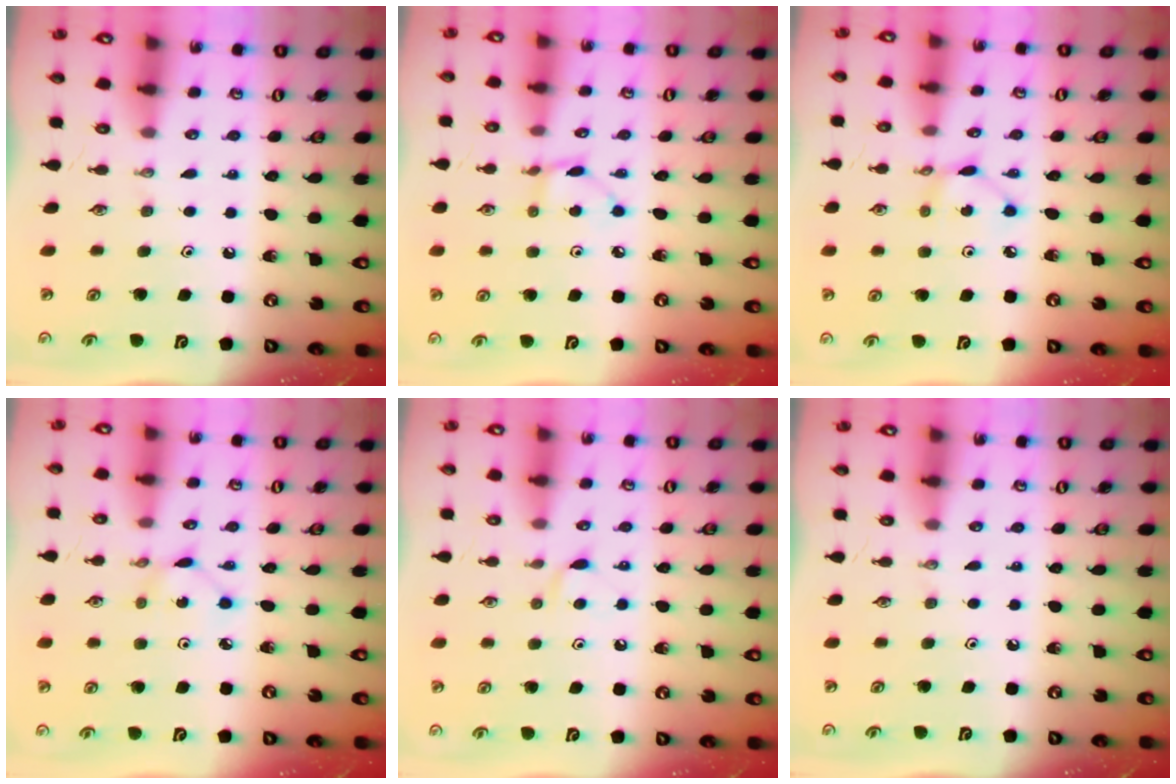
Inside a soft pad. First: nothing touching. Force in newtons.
{"total": 3.2, "press": 3.1, "slide": 0.4}
{"total": 3.4, "press": 3.4, "slide": 0.1}
{"total": 1.3, "press": 1.3, "slide": 0.1}
{"total": 5.0, "press": 5.0, "slide": 0.7}
{"total": 0.0}